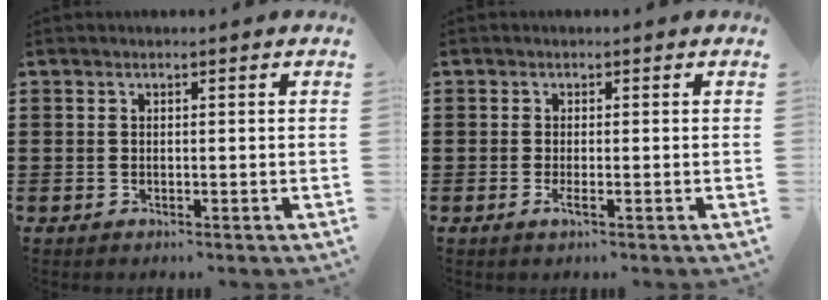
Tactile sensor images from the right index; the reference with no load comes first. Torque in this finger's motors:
{"motor_torque": [-0.88, 0.95, -0.19, -0.12]}